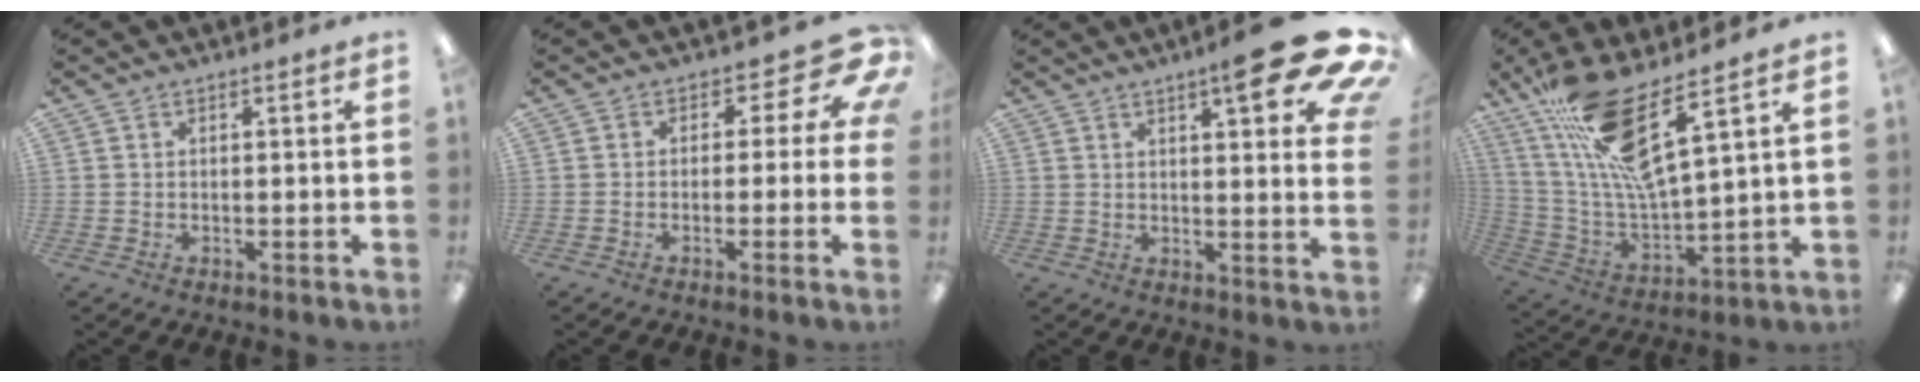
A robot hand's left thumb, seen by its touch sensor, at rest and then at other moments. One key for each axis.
{"total": 8.3, "fx": 3.2, "fy": 4.6, "fz": 6.1, "tx": -0.076, "ty": -0.022, "tz": 0.055}
{"total": 15.0, "fx": 8.0, "fy": 3.7, "fz": 12.2, "tx": -0.152, "ty": -0.049, "tz": 0.118}
{"total": 17.0, "fx": 10.9, "fy": 3.3, "fz": 12.5, "tx": -0.254, "ty": -0.062, "tz": 0.184}